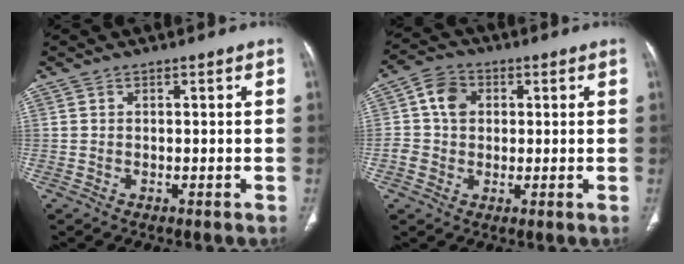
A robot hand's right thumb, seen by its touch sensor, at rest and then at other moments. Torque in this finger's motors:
{"motor_torque": [1.11, 0.93, 0.30, -0.53, 0.05]}